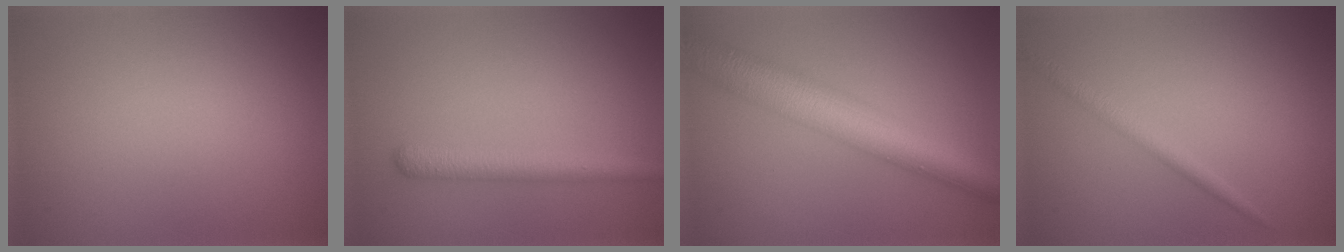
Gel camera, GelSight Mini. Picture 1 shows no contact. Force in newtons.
{"total": 3.0, "press": 3.0, "slide": 0.2}
{"total": 7.8, "press": 7.8, "slide": 0.1}
{"total": 1.6, "press": 1.6, "slide": 0.1}